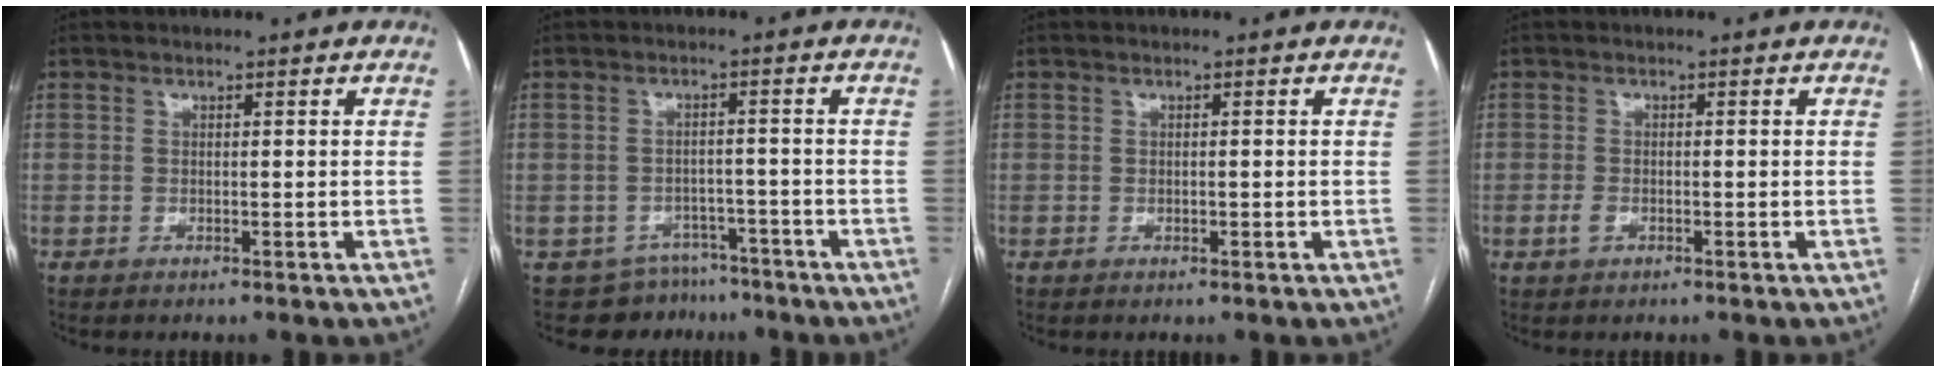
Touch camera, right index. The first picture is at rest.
{"total": 6.4, "force": [-5.0, 3.9, 0.0], "torque": [0.012, 0.019, -0.067]}
{"total": 0.5, "force": [-0.1, 0.3, 0.4], "torque": [-0.009, -0.001, 0.002]}
{"total": 1.5, "force": [-0.6, 0.8, 1.1], "torque": [-0.024, 0.000, -0.009]}